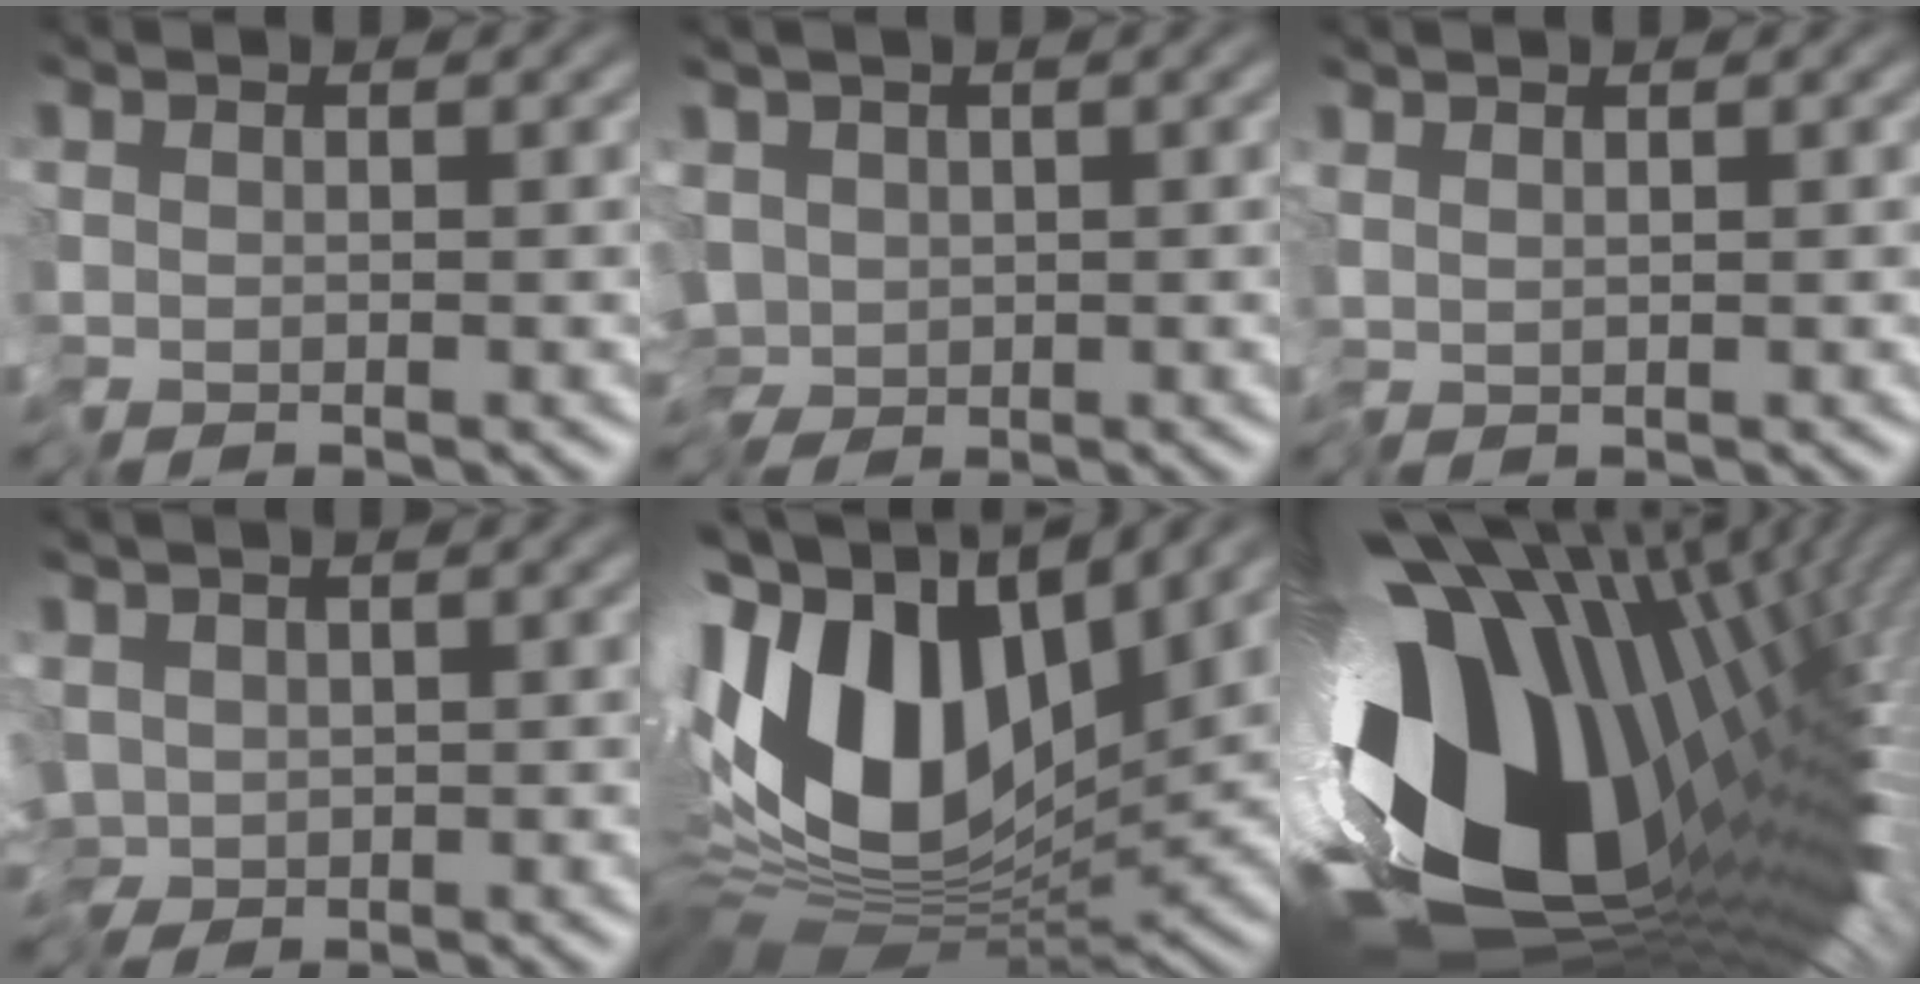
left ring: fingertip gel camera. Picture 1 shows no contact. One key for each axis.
{"total": 5.8, "fx": -1.3, "fy": 4.3, "fz": 3.7, "tx": -0.051, "ty": -0.020, "tz": -0.013}
{"total": 0.6, "fx": 0.2, "fy": 0.1, "fz": 0.6, "tx": -0.006, "ty": 0.004, "tz": 0.004}
{"total": 6.1, "fx": -0.7, "fy": 4.3, "fz": 4.2, "tx": -0.062, "ty": -0.019, "tz": 0.004}
{"total": 14.0, "fx": 2.2, "fy": 7.7, "fz": 11.5, "tx": -0.222, "ty": 0.005, "tz": 0.033}
{"total": 16.7, "fx": -0.7, "fy": 9.8, "fz": 13.6, "tx": -0.262, "ty": -0.075, "tz": 0.018}